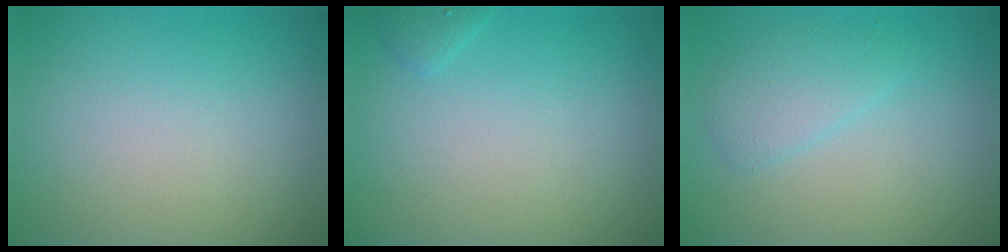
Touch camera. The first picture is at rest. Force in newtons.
{"total": 0.9, "press": 0.9, "slide": 0.0}
{"total": 2.2, "press": 2.2, "slide": 0.1}